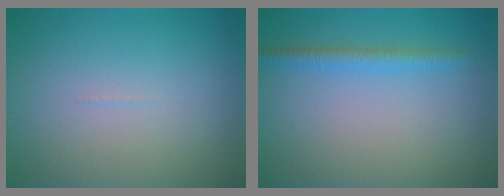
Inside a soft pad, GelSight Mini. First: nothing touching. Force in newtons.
{"total": 1.8, "press": 1.8, "slide": 0.0}